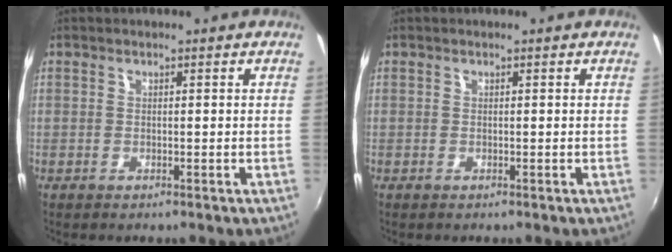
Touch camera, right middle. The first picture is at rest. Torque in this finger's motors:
{"motor_torque": [-0.05, -0.05, 0.00, 0.00]}